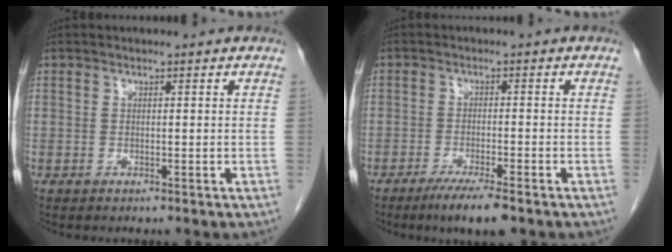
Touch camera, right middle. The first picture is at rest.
{"total": 5.8, "force": [-4.0, 0.3, 4.2], "torque": [-0.072, -0.015, -0.067]}